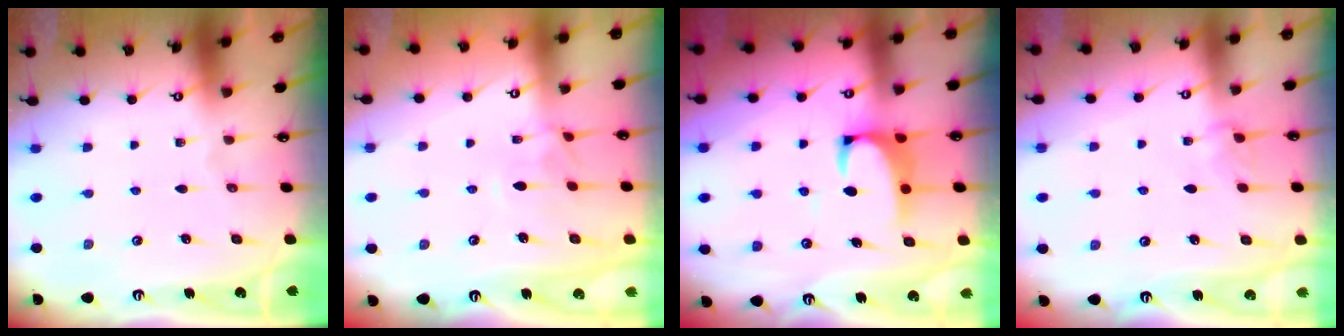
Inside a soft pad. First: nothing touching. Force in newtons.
{"total": 2.6, "press": 2.5, "slide": 0.6}
{"total": 2.5, "press": 2.3, "slide": 1.0}
{"total": 2.5, "press": 2.5, "slide": 0.5}